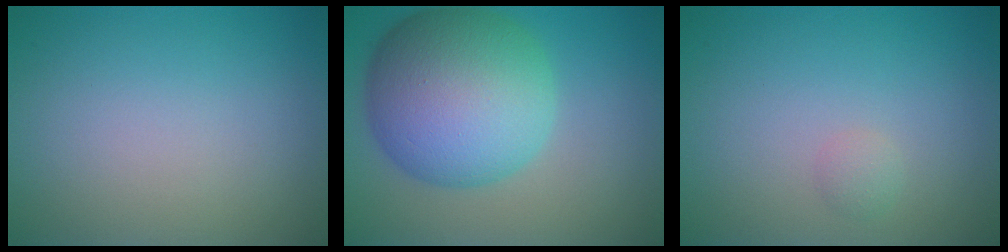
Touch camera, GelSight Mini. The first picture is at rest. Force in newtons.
{"total": 12.1, "press": 12.1, "slide": 0.1}
{"total": 0.8, "press": 0.8, "slide": 0.0}